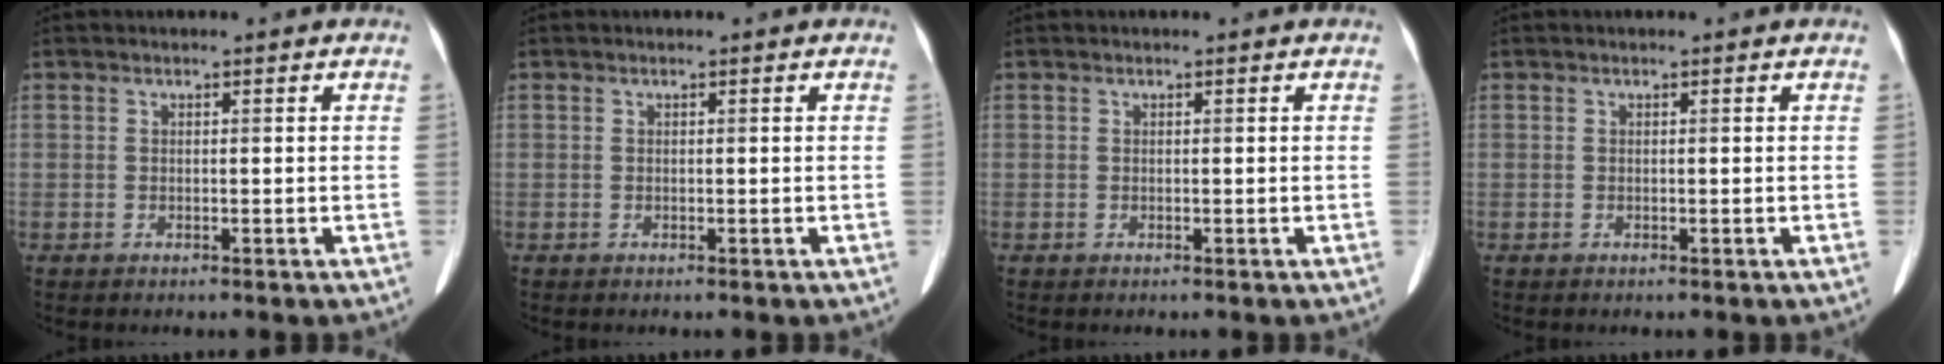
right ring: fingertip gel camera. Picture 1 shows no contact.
{"total": 0.0}
{"total": 0.0}
{"total": 0.0}